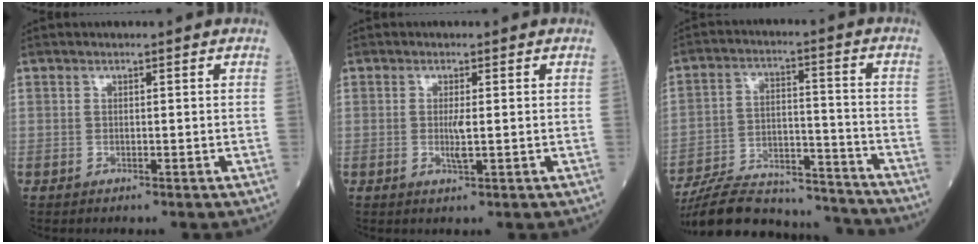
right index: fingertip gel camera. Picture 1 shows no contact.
{"total": 2.0, "force": [0.0, 0.2, 2.0], "torque": [-0.047, -0.004, 0.002]}
{"total": 20.6, "force": [-19.4, 3.8, 5.8], "torque": [-0.119, 0.012, -0.296]}